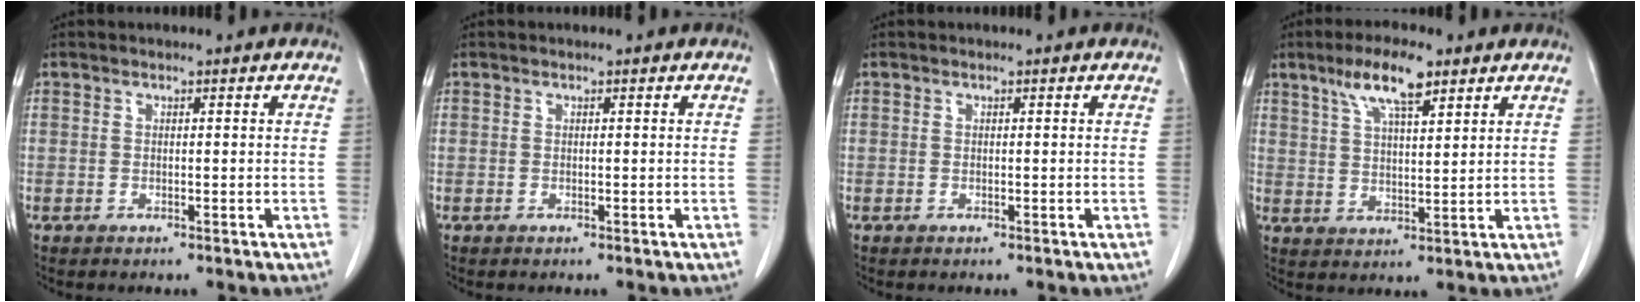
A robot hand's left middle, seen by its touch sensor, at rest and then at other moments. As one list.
[{"total": 0.0}, {"total": 0.0}, {"total": 8.1, "force": [5.2, 1.8, 6.0], "torque": [-0.117, 0.009, 0.095]}]